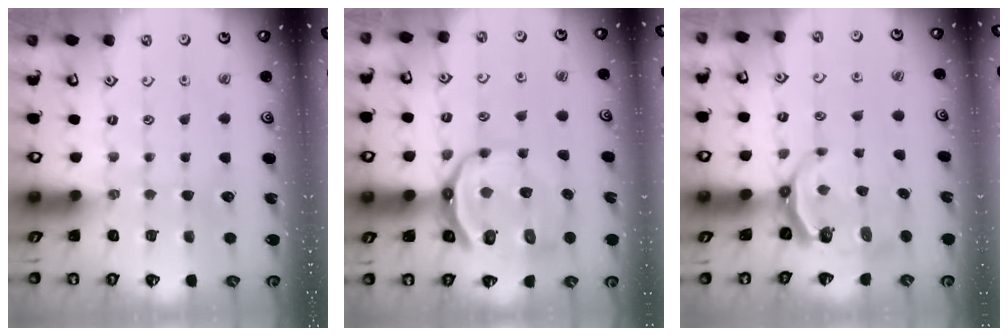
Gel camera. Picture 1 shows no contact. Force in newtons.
{"total": 14.6, "press": 14.2, "slide": 3.3}
{"total": 6.7, "press": 6.0, "slide": 3.2}